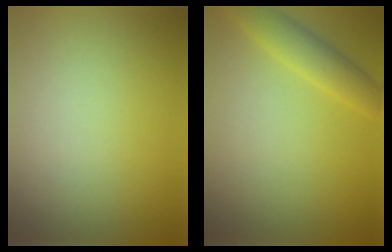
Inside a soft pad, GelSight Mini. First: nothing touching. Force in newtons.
{"total": 2.6, "press": 2.6, "slide": 0.1}